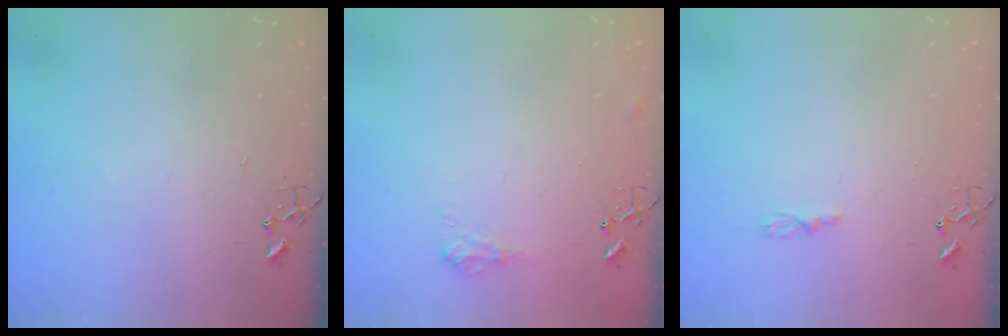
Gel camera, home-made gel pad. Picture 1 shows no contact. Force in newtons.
{"total": 7.3, "press": 7.3, "slide": 1.0}
{"total": 3.2, "press": 3.1, "slide": 0.4}